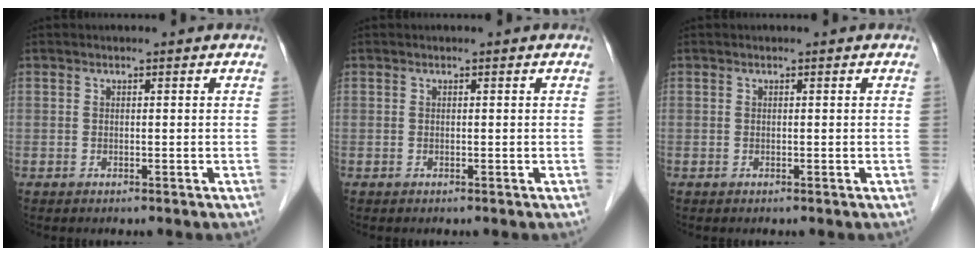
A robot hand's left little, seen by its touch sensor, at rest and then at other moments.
{"total": 0.0}
{"total": 0.0}